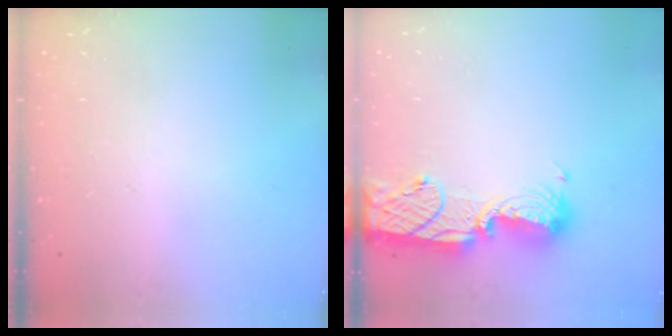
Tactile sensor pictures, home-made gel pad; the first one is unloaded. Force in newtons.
{"total": 15.3, "press": 14.8, "slide": 4.0}